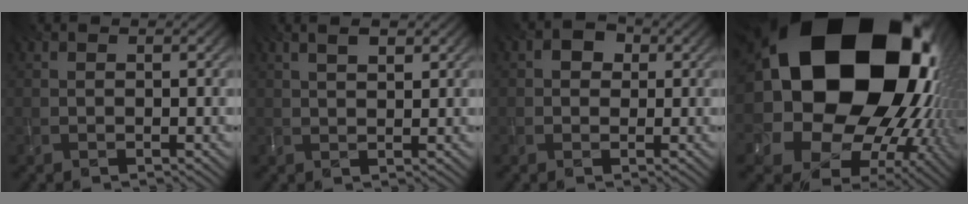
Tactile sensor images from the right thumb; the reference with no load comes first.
{"total": 2.7, "force": [1.6, 0.8, 2.1], "torque": [-0.044, 0.004, 0.032]}
{"total": 2.5, "force": [0.5, 2.2, 1.2], "torque": [-0.021, 0.008, 0.001]}
{"total": 25.4, "force": [5.1, 19.5, 15.5], "torque": [-0.311, -0.064, 0.098]}